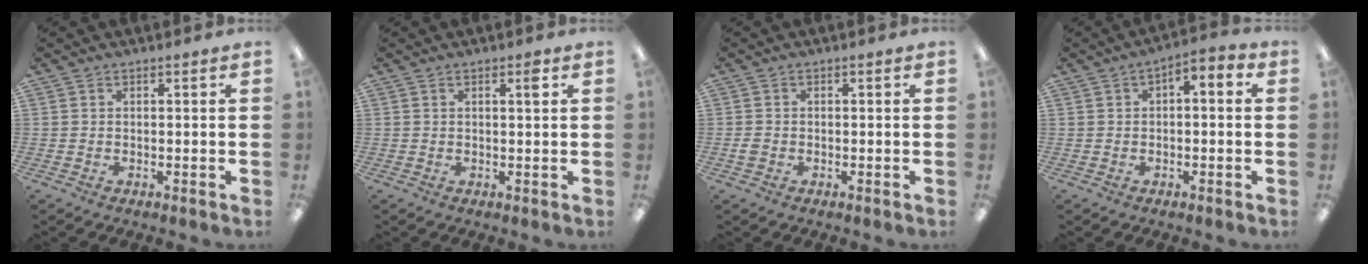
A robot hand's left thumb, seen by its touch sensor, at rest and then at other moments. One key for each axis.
{"total": 2.3, "fx": 1.0, "fy": 0.6, "fz": 2.0, "tx": -0.026, "ty": -0.003, "tz": 0.012}
{"total": 1.8, "fx": -0.6, "fy": 1.4, "fz": 0.9, "tx": -0.015, "ty": 0.003, "tz": -0.011}
{"total": 3.0, "fx": -1.0, "fy": 1.8, "fz": 2.1, "tx": -0.035, "ty": 0.012, "tz": -0.020}